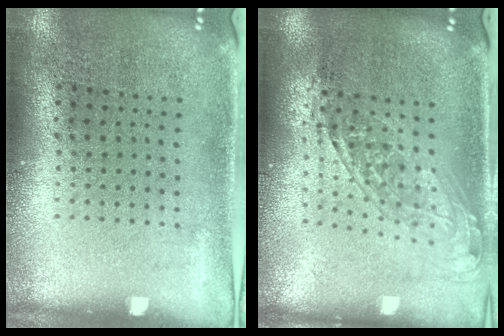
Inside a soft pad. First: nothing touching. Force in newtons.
{"total": 1.7, "press": 1.3, "slide": 1.0}